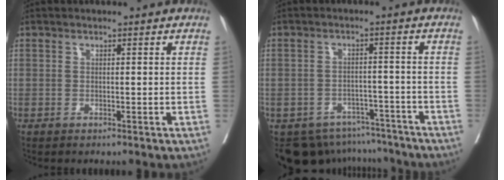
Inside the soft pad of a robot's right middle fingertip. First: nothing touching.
{"total": 10.8, "force": [-9.1, 5.6, 1.2], "torque": [-0.014, 0.022, -0.113]}